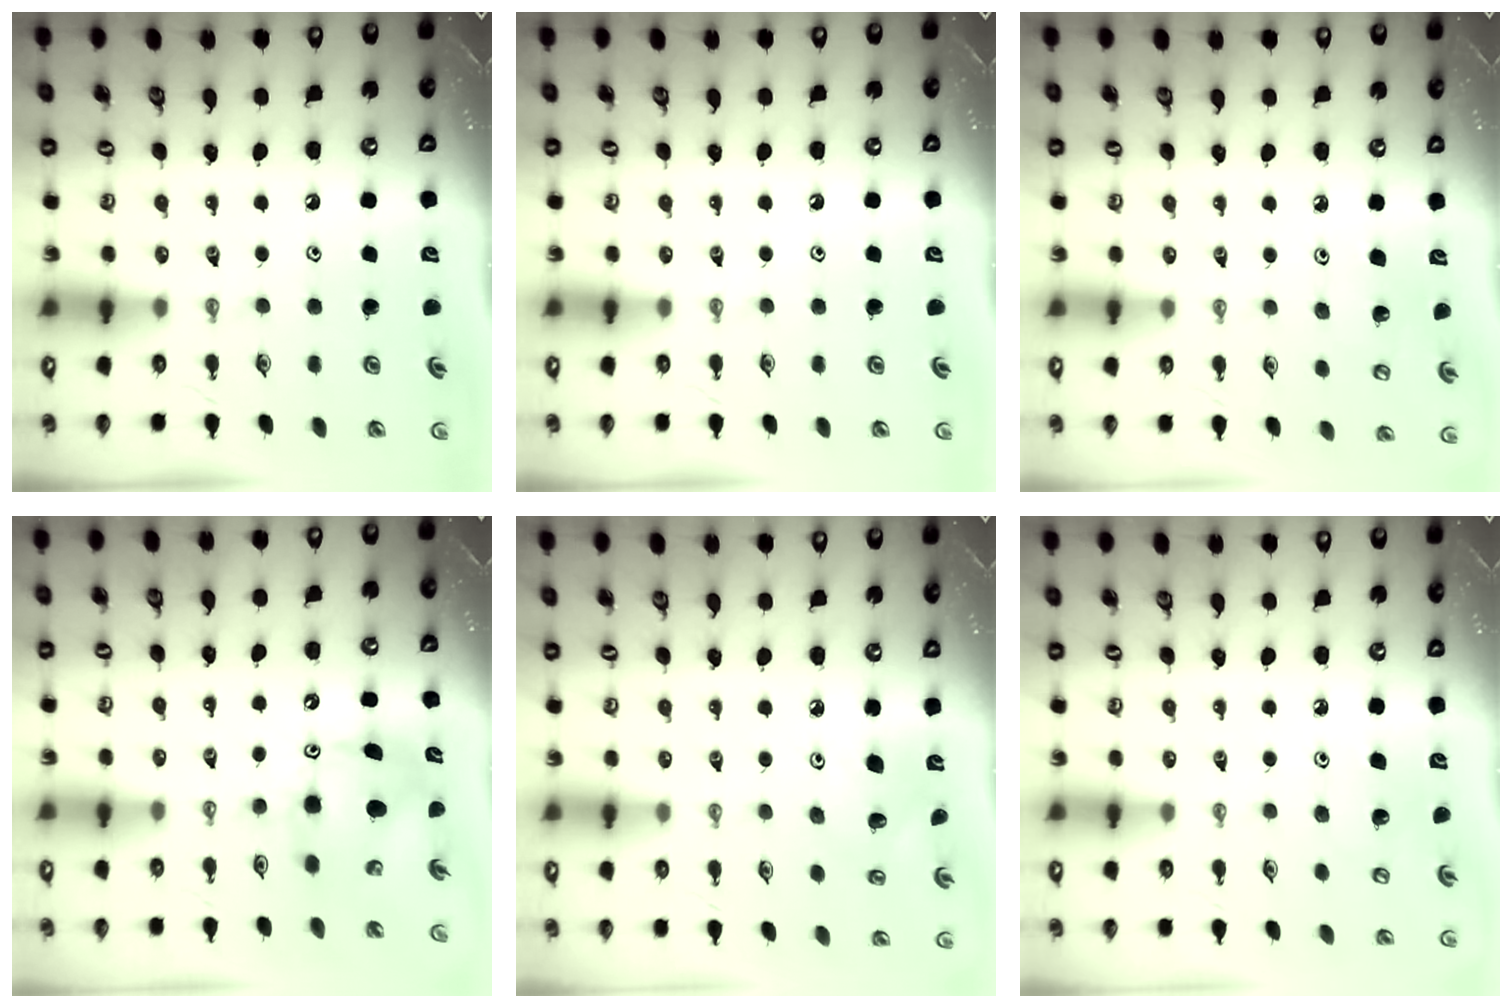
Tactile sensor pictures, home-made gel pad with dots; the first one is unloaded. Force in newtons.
{"total": 0.0}
{"total": 4.8, "press": 4.6, "slide": 1.3}
{"total": 8.8, "press": 8.8, "slide": 0.3}
{"total": 7.2, "press": 7.0, "slide": 1.9}
{"total": 6.5, "press": 6.5, "slide": 0.4}